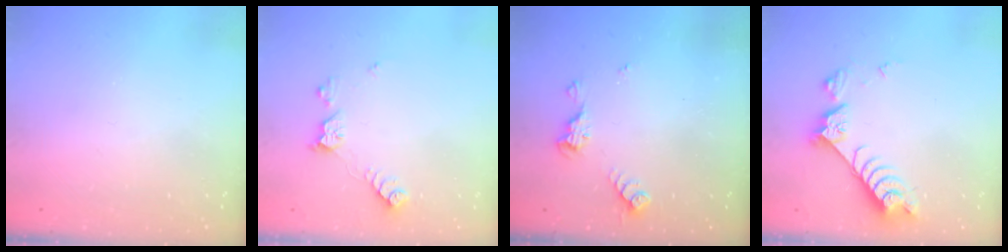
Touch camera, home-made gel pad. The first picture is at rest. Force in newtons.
{"total": 8.8, "press": 8.8, "slide": 0.4}
{"total": 6.3, "press": 6.3, "slide": 0.5}
{"total": 7.4, "press": 7.3, "slide": 1.1}